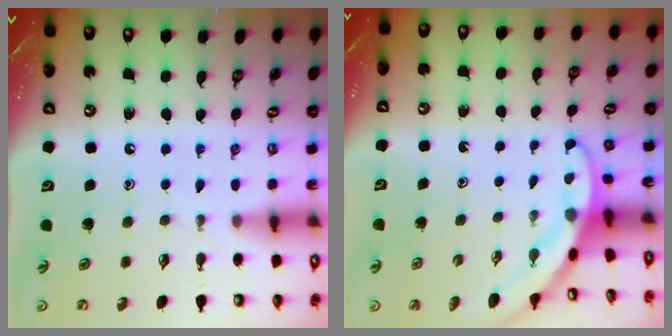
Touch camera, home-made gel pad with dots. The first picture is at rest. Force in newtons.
{"total": 2.7, "press": 2.7, "slide": 0.0}